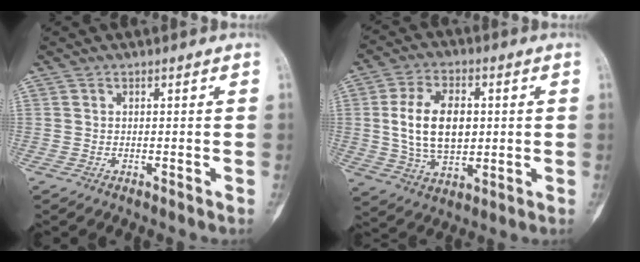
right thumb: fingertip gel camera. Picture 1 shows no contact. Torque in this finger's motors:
{"motor_torque": [1.29, 1.28, 0.55, -0.28, 0.42]}